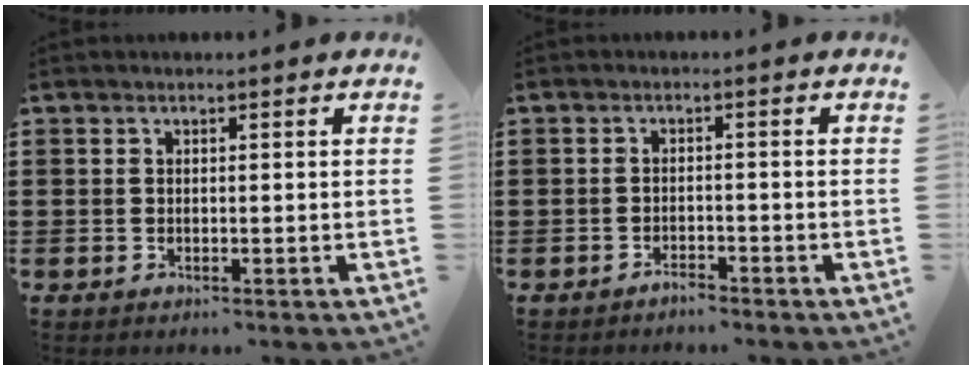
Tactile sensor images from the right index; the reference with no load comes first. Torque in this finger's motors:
{"motor_torque": [0.53, 0.76, -1.05, -0.21]}